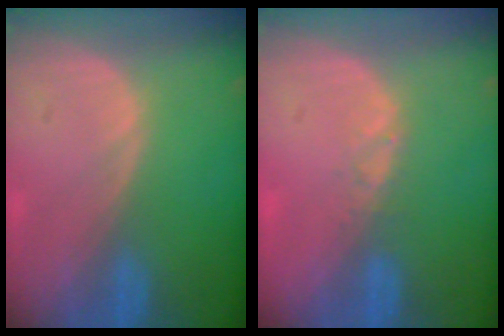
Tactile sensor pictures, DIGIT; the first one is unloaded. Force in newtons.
{"total": 1.3, "press": 1.0, "slide": 0.8}